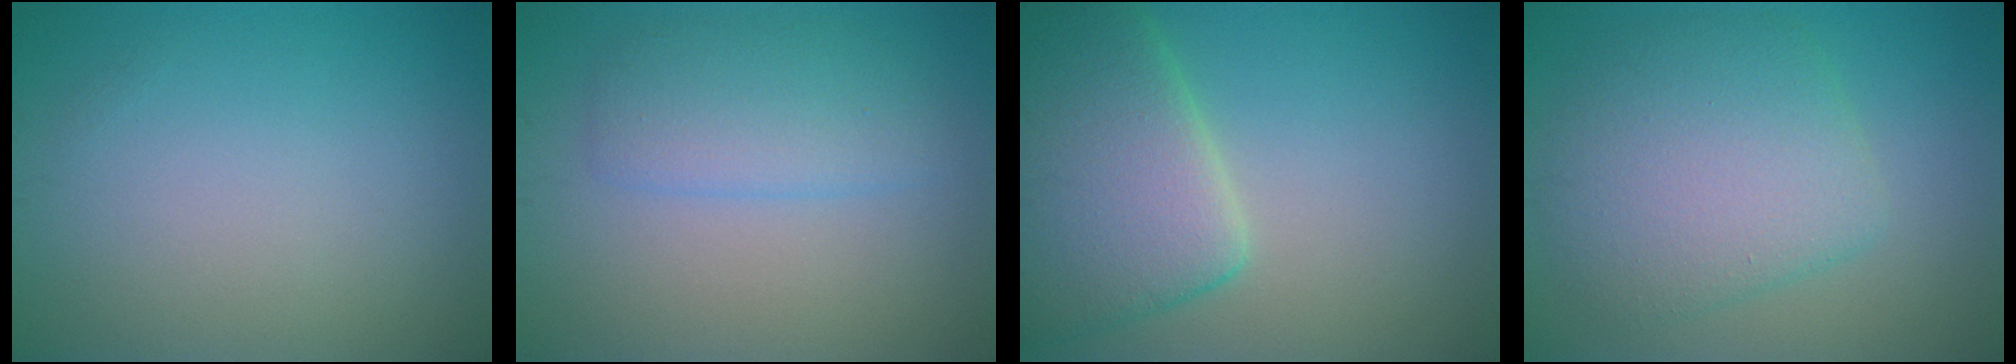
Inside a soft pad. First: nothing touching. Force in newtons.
{"total": 3.5, "press": 3.5, "slide": 0.1}
{"total": 8.5, "press": 8.5, "slide": 0.4}
{"total": 6.7, "press": 6.7, "slide": 0.3}